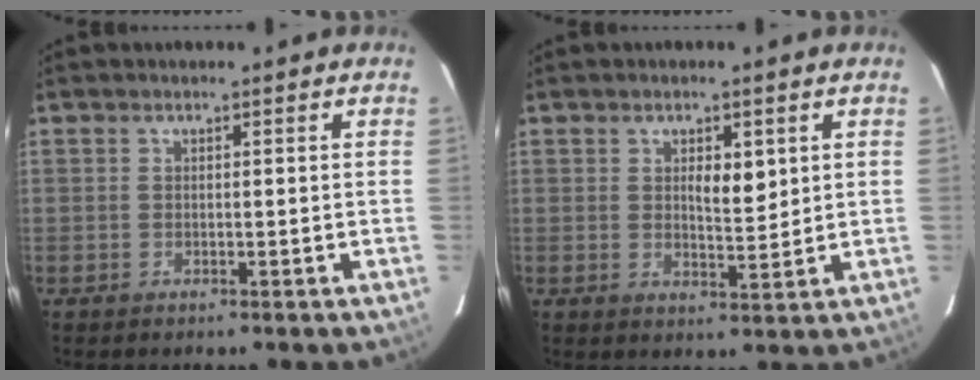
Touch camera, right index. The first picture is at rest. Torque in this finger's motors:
{"motor_torque": [0.11, 0.11, 0.07, 0.05]}